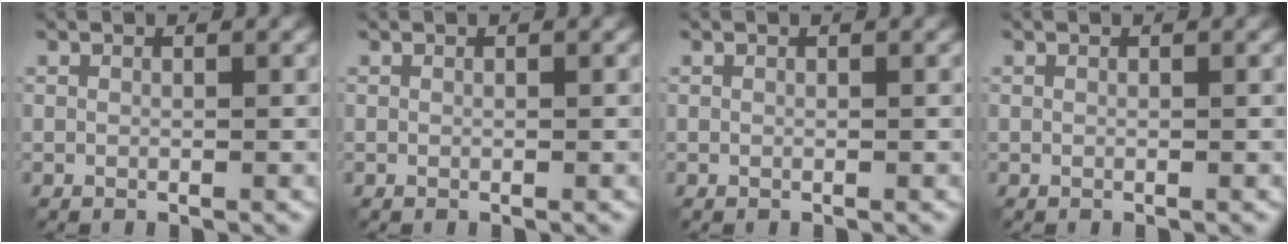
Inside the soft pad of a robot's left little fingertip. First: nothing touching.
{"total": 0.0}
{"total": 0.0}
{"total": 0.0}